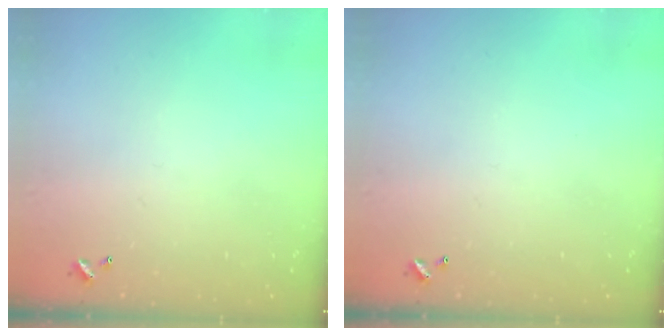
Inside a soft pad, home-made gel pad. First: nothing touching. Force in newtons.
{"total": 0.0}